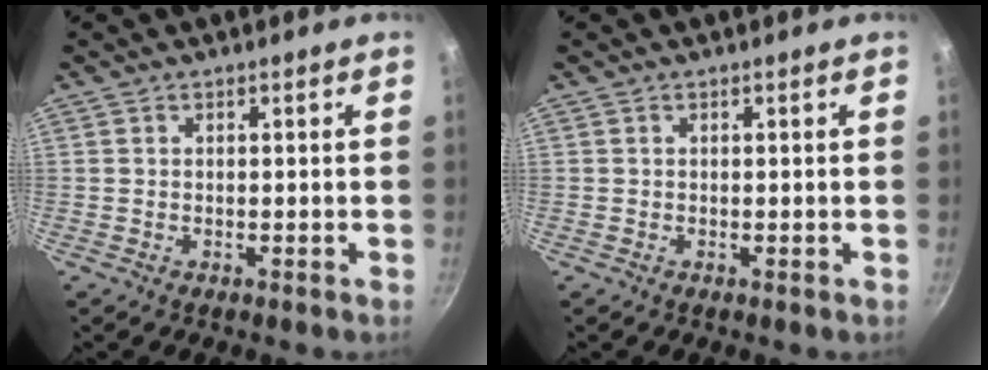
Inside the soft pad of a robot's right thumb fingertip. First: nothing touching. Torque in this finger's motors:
{"motor_torque": [-0.37, 0.02, -0.25, 0.07, 0.04]}